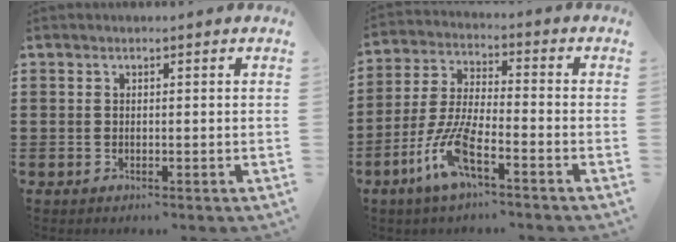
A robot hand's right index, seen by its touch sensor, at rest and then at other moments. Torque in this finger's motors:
{"motor_torque": [2.14, 0.00, 0.72, 0.21]}